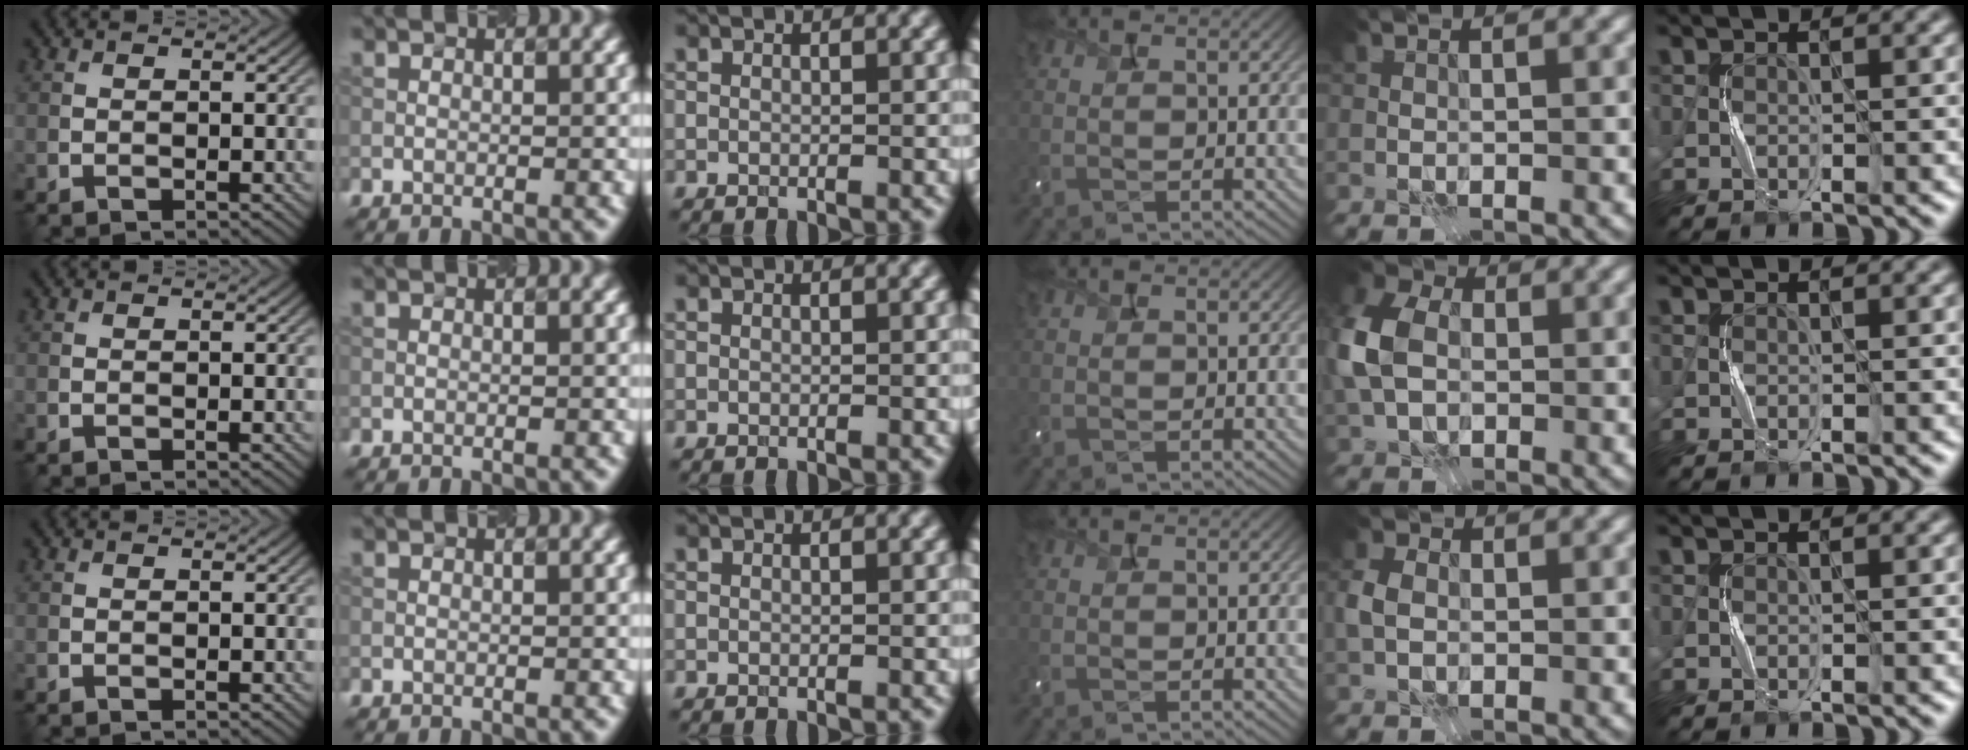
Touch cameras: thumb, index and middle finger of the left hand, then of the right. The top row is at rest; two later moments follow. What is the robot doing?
{"motion": "press", "object": "camera"}